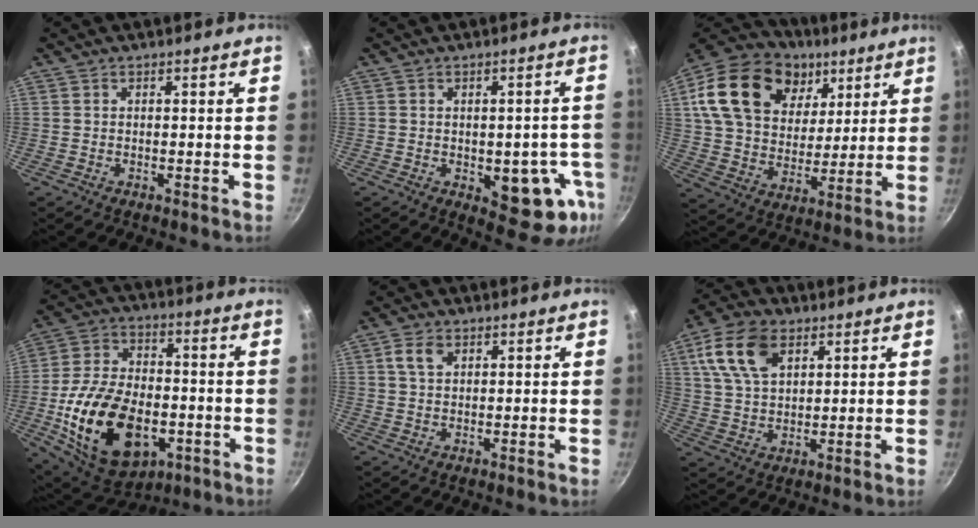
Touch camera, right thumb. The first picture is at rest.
{"total": 12.0, "force": [-3.1, 6.3, 9.7], "torque": [-0.061, 0.004, -0.033]}
{"total": 25.2, "force": [10.5, 17.6, 14.7], "torque": [-0.246, -0.013, 0.181]}
{"total": 23.9, "force": [-6.2, 14.7, 17.8], "torque": [-0.307, 0.024, -0.091]}
{"total": 3.6, "force": [1.5, 2.3, 2.4], "torque": [-0.038, 0.002, 0.027]}
{"total": 12.3, "force": [5.2, 7.4, 8.3], "torque": [-0.145, -0.002, 0.096]}